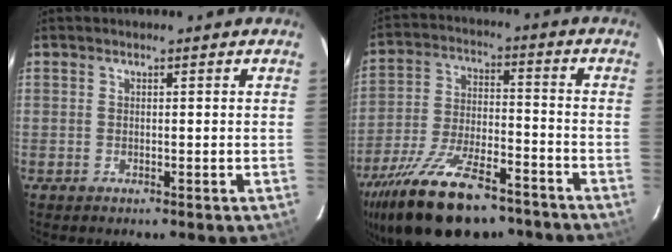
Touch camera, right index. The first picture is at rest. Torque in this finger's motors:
{"motor_torque": [1.77, -0.37, 1.05, 0.21]}